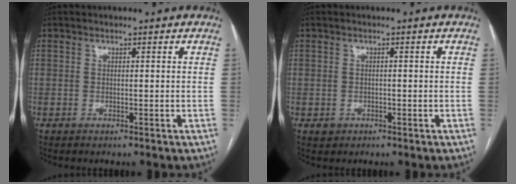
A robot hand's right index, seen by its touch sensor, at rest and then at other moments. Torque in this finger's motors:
{"motor_torque": [-0.08, 0.01, -0.59, -0.17]}